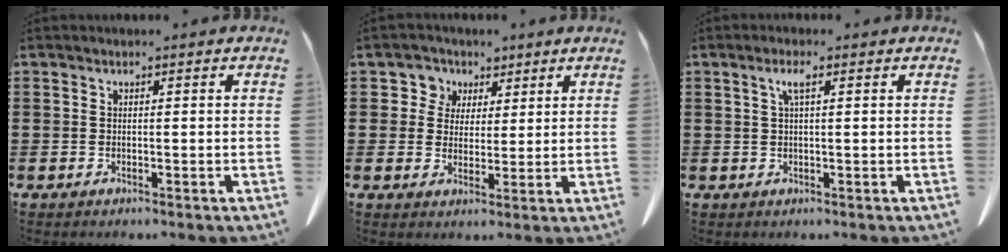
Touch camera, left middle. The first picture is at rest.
{"total": 4.8, "force": [2.3, 4.1, 0.5], "torque": [-0.030, 0.009, 0.038]}
{"total": 2.5, "force": [0.9, 0.5, 2.3], "torque": [-0.047, 0.007, 0.013]}